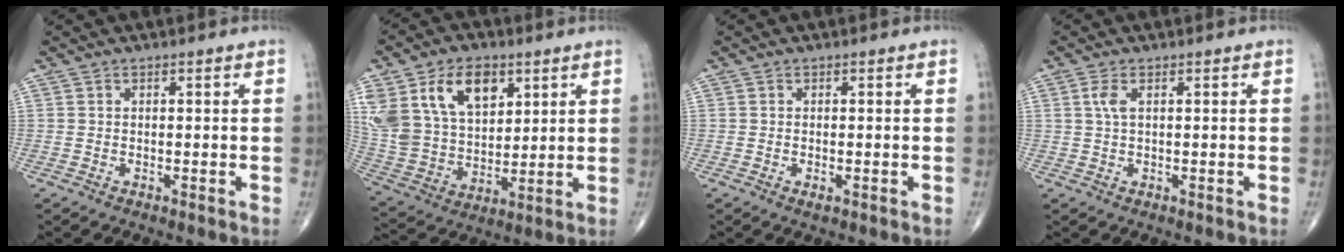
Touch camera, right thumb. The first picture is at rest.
{"total": 20.9, "force": [9.4, 13.6, 12.9], "torque": [-0.244, -0.010, 0.186]}
{"total": 1.0, "force": [-0.3, 0.4, 0.9], "torque": [-0.016, -0.004, -0.005]}
{"total": 2.4, "force": [0.8, 0.9, 2.0], "torque": [-0.050, 0.006, 0.022]}